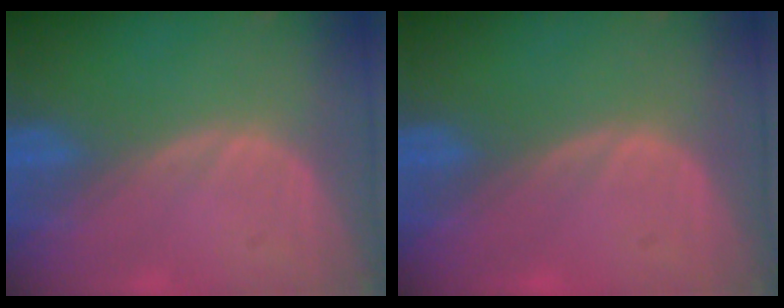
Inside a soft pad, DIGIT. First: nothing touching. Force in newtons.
{"total": 0.7, "press": 0.0, "slide": 0.7}